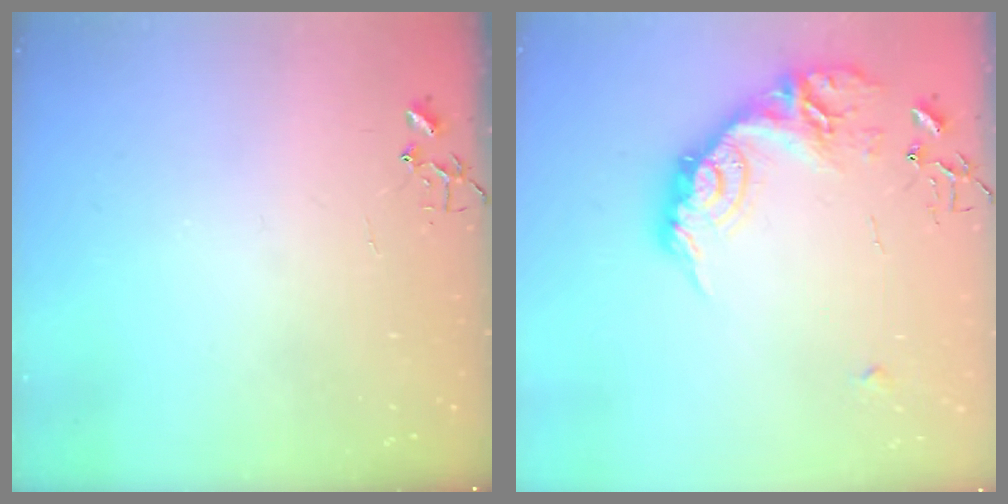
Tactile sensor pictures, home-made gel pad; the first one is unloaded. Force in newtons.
{"total": 20.9, "press": 20.9, "slide": 1.2}